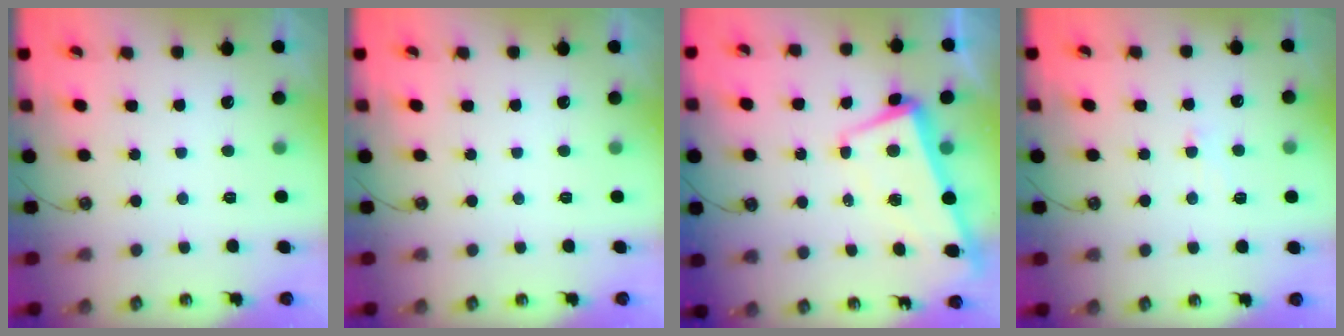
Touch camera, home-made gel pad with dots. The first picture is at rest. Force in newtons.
{"total": 0.0}
{"total": 1.6, "press": 0.1, "slide": 1.5}
{"total": 1.2, "press": 1.0, "slide": 0.6}